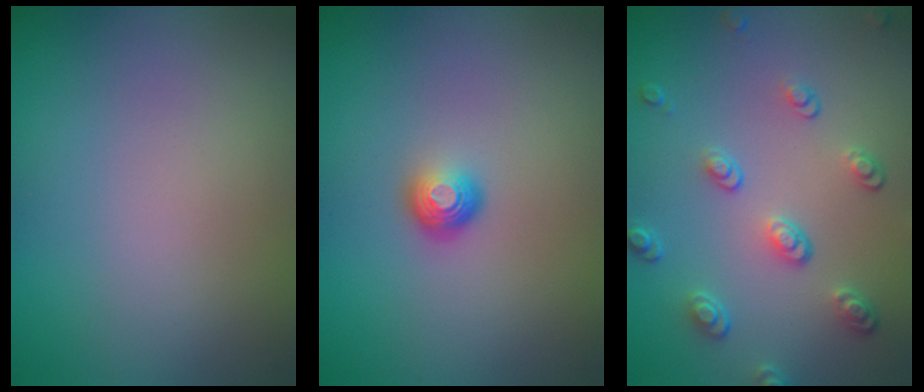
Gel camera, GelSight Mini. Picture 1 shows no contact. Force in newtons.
{"total": 1.8, "press": 1.1, "slide": 1.5}
{"total": 3.7, "press": 2.9, "slide": 2.4}